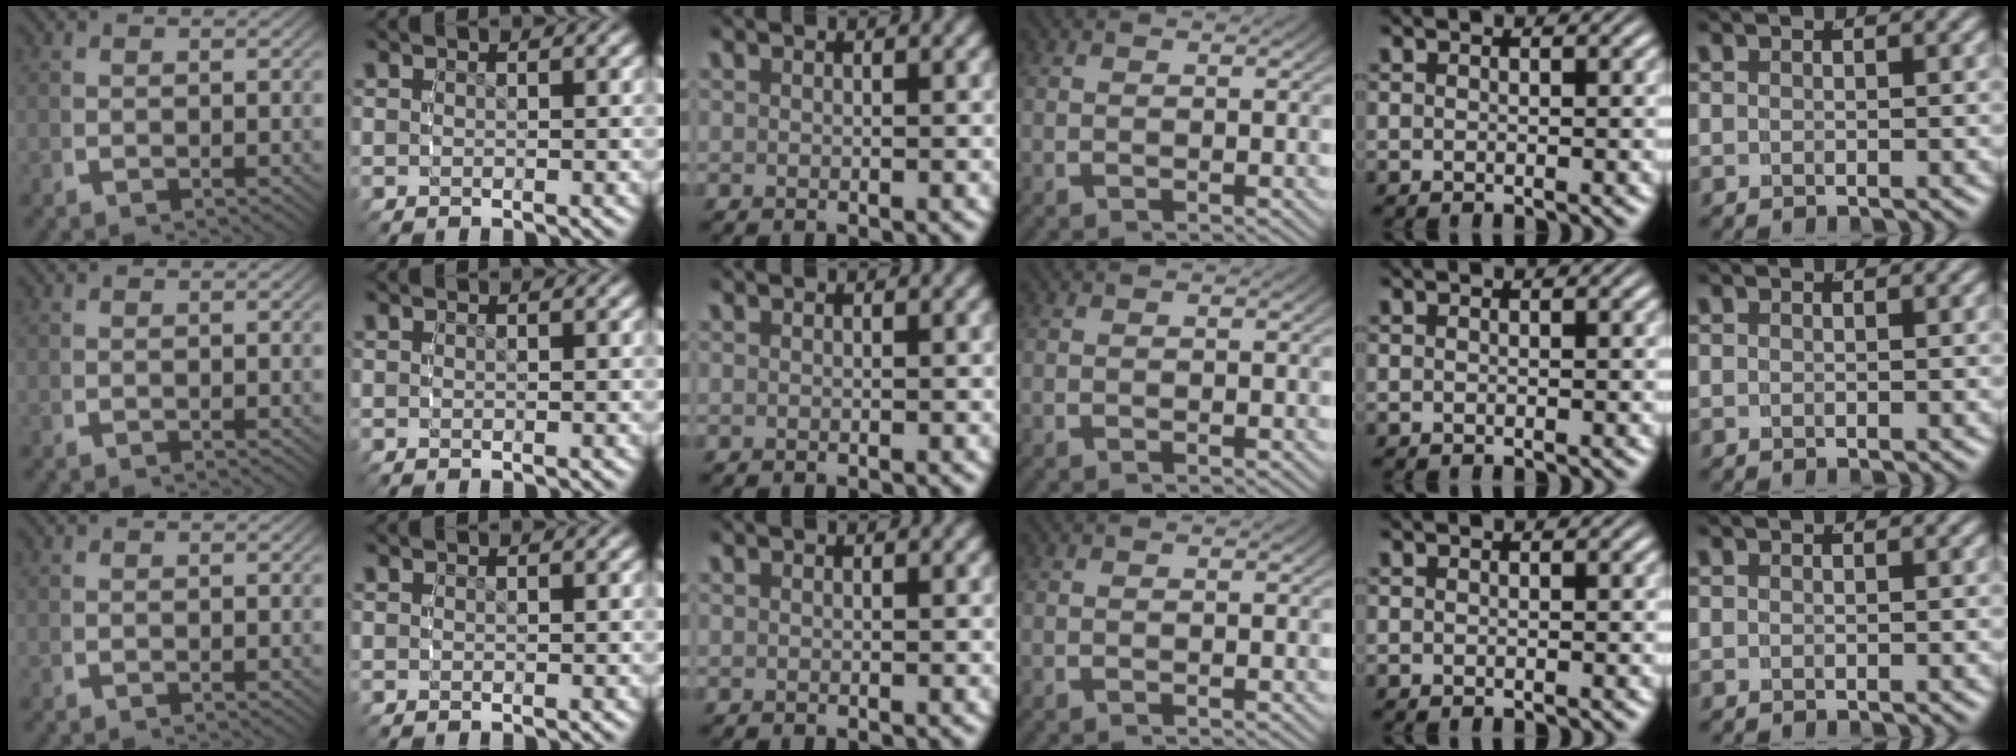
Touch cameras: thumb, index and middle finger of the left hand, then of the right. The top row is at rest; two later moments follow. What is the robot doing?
{"motion": "reach", "object": "jewelry box"}